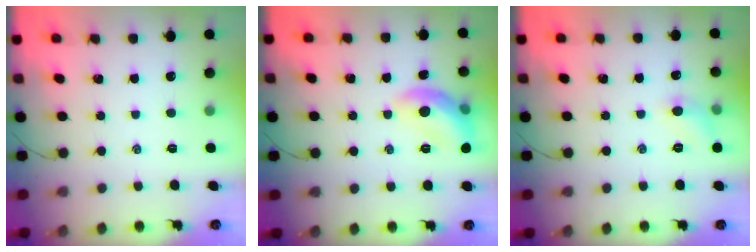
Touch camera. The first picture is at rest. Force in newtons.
{"total": 11.2, "press": 11.2, "slide": 0.8}
{"total": 5.7, "press": 5.5, "slide": 1.6}